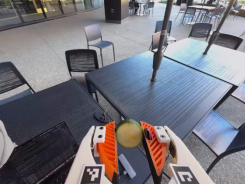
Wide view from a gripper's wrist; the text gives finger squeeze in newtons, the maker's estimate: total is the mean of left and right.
{"total": 8.1, "left": 7.7, "right": 8.5}